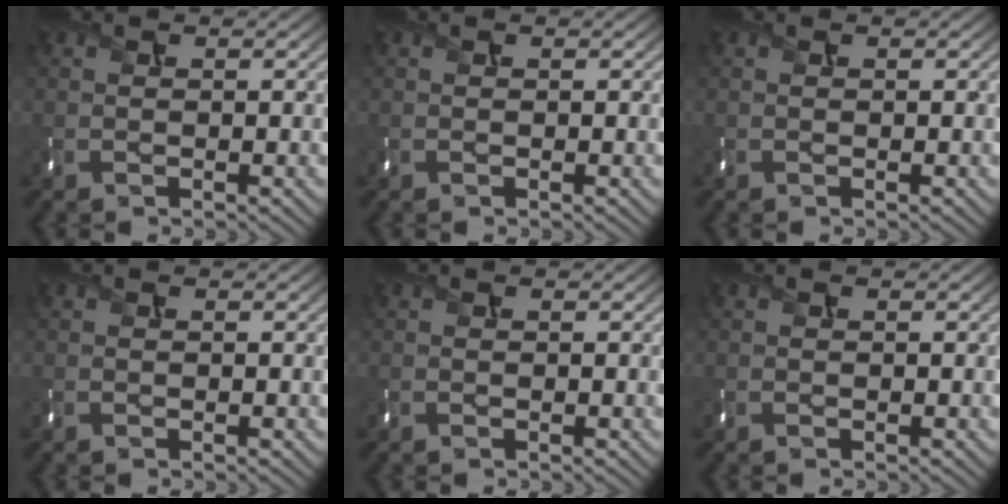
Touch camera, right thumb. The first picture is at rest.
{"total": 0.0}
{"total": 0.0}
{"total": 0.0}
{"total": 0.0}
{"total": 0.0}